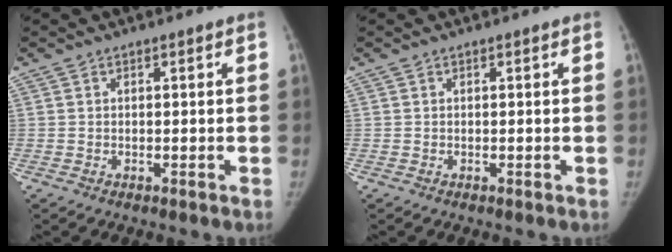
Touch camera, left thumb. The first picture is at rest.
{"total": 0.0}